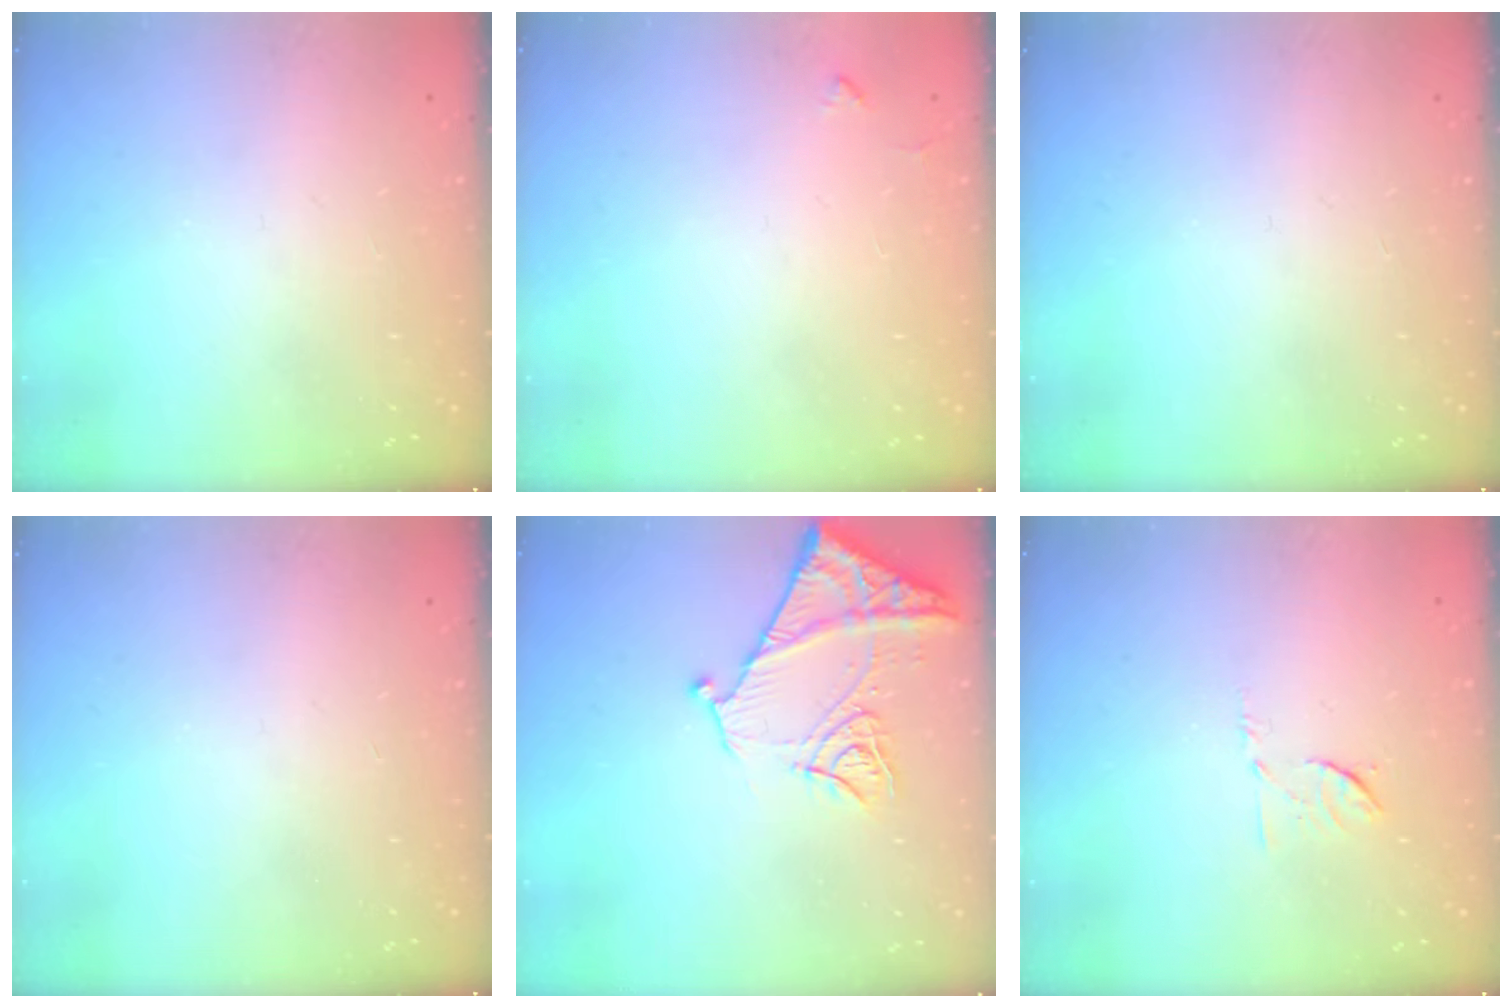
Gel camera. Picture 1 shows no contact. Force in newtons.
{"total": 3.5, "press": 3.5, "slide": 0.5}
{"total": 0.0}
{"total": 0.0}
{"total": 11.9, "press": 11.8, "slide": 1.4}
{"total": 6.6, "press": 6.5, "slide": 1.1}